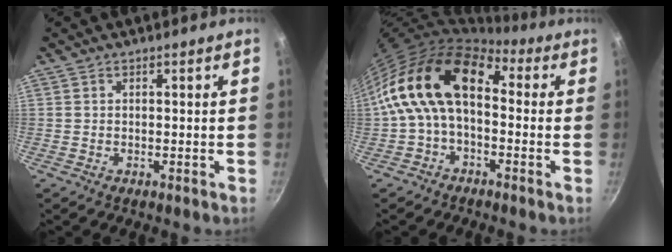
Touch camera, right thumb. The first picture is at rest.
{"total": 16.4, "force": [0.5, 10.1, 12.9], "torque": [-0.213, 0.040, -0.013]}